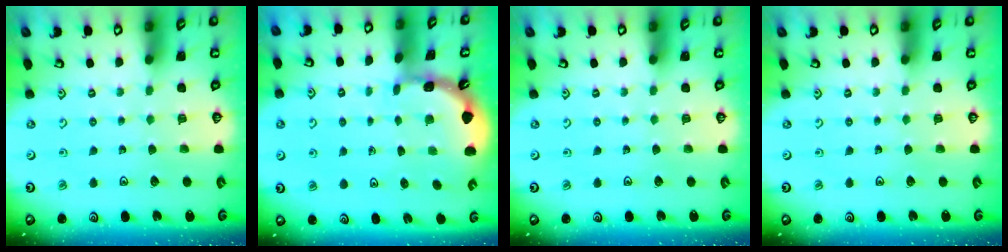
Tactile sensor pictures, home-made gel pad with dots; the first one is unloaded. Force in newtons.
{"total": 1.6, "press": 1.5, "slide": 0.3}
{"total": 0.0}
{"total": 0.0}